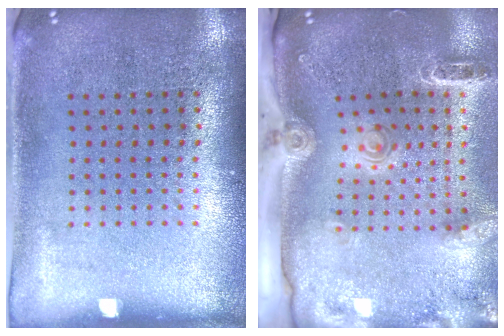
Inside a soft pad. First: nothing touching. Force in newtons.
{"total": 2.6, "press": 1.9, "slide": 1.7}